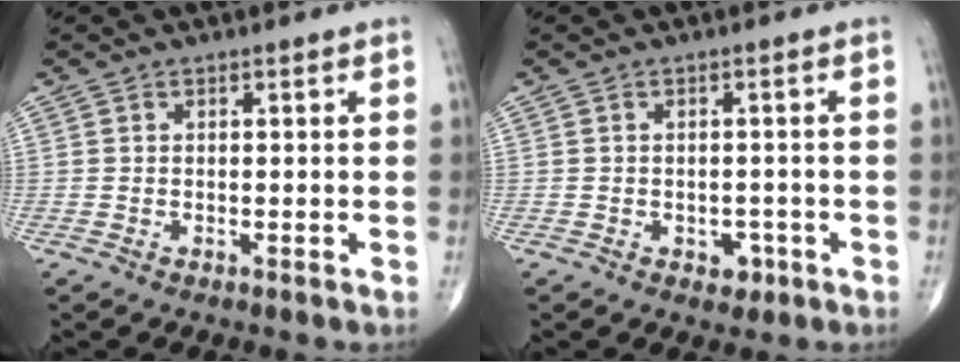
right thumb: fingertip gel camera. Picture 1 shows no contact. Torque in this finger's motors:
{"motor_torque": [0.38, 0.05, 0.04, -0.28, -0.01]}